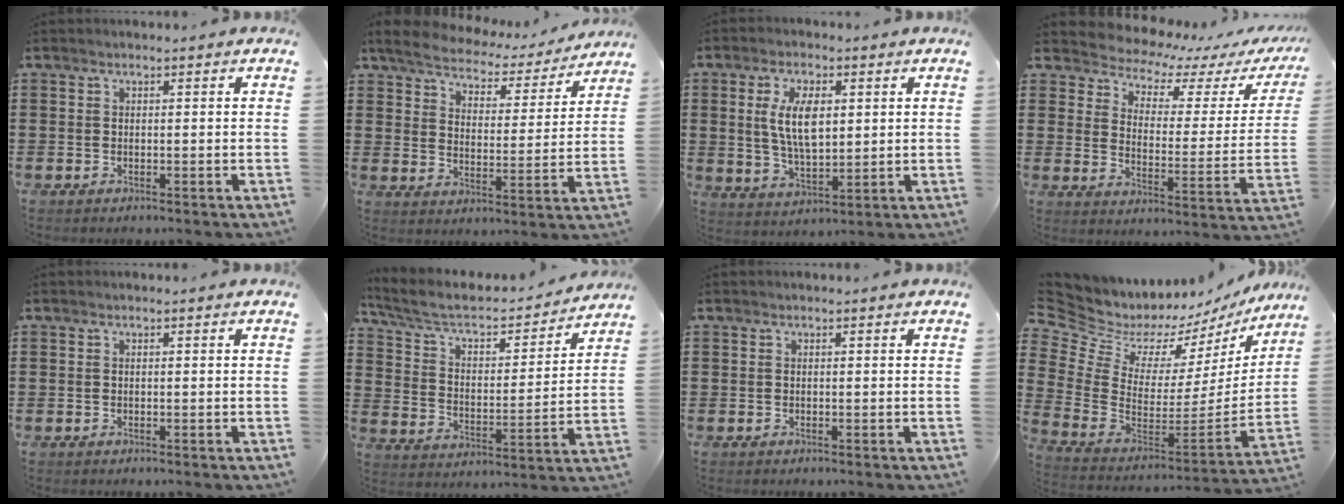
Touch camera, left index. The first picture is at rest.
{"total": 4.4, "force": [4.2, 1.0, 0.9], "torque": [-0.045, -0.026, 0.066]}
{"total": 8.3, "force": [2.3, 3.7, 7.1], "torque": [-0.142, 0.004, 0.036]}
{"total": 4.3, "force": [4.1, 1.0, 0.5], "torque": [-0.042, -0.040, 0.065]}
{"total": 0.0}
{"total": 5.7, "force": [4.7, 2.0, 2.6], "torque": [-0.075, -0.035, 0.075]}
{"total": 0.0}
{"total": 5.8, "force": [4.7, 3.2, 0.7], "torque": [-0.064, -0.059, 0.081]}